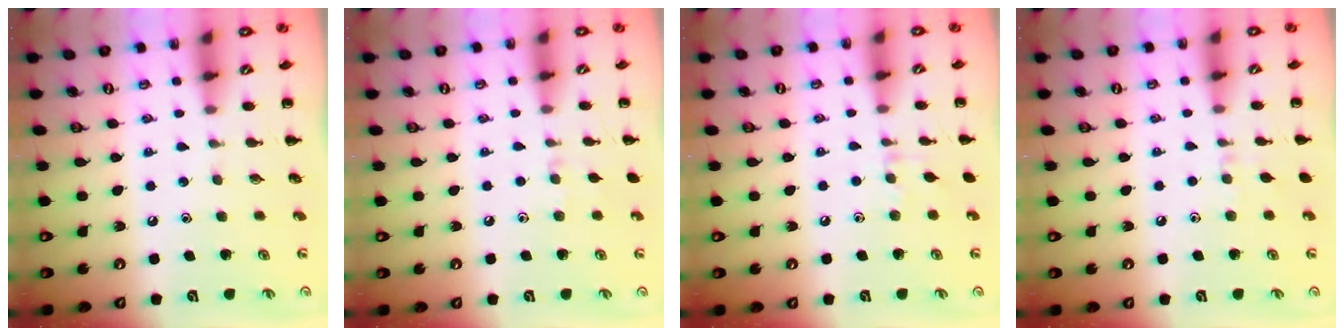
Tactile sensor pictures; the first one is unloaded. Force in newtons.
{"total": 4.8, "press": 4.5, "slide": 1.7}
{"total": 5.2, "press": 5.0, "slide": 1.3}
{"total": 5.3, "press": 5.0, "slide": 1.8}